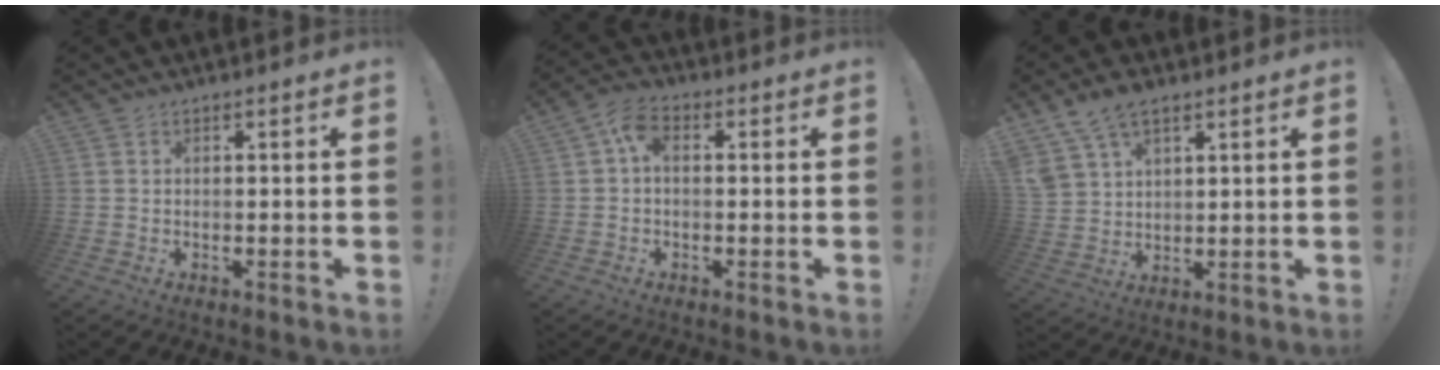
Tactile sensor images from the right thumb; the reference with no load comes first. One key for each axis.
{"total": 5.3, "fx": 0.6, "fy": 3.1, "fz": 4.3, "tx": -0.078, "ty": 0.002, "tz": 0.009}
{"total": 8.8, "fx": 6.0, "fy": 4.5, "fz": 4.5, "tx": -0.104, "ty": -0.019, "tz": 0.119}